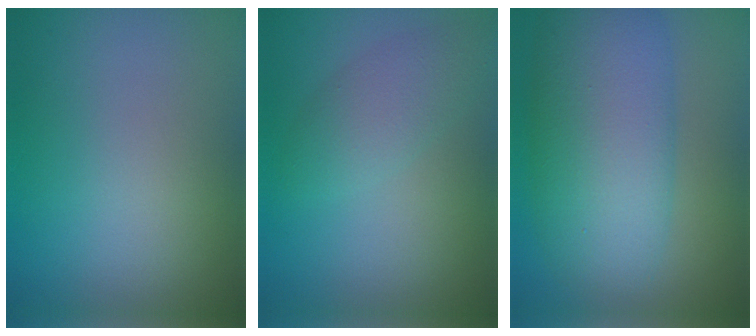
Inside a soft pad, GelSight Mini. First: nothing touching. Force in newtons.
{"total": 2.9, "press": 2.9, "slide": 0.2}
{"total": 9.5, "press": 9.5, "slide": 0.5}